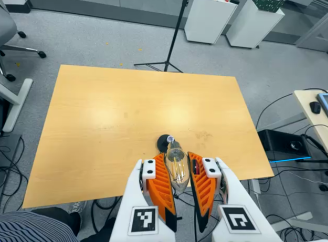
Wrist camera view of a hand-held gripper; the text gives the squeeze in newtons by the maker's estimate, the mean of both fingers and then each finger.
{"total": 20.8, "left": 25.8, "right": 15.9}